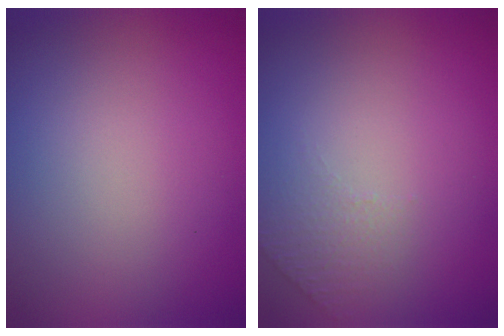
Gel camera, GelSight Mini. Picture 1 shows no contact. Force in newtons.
{"total": 1.2, "press": 0.7, "slide": 0.9}